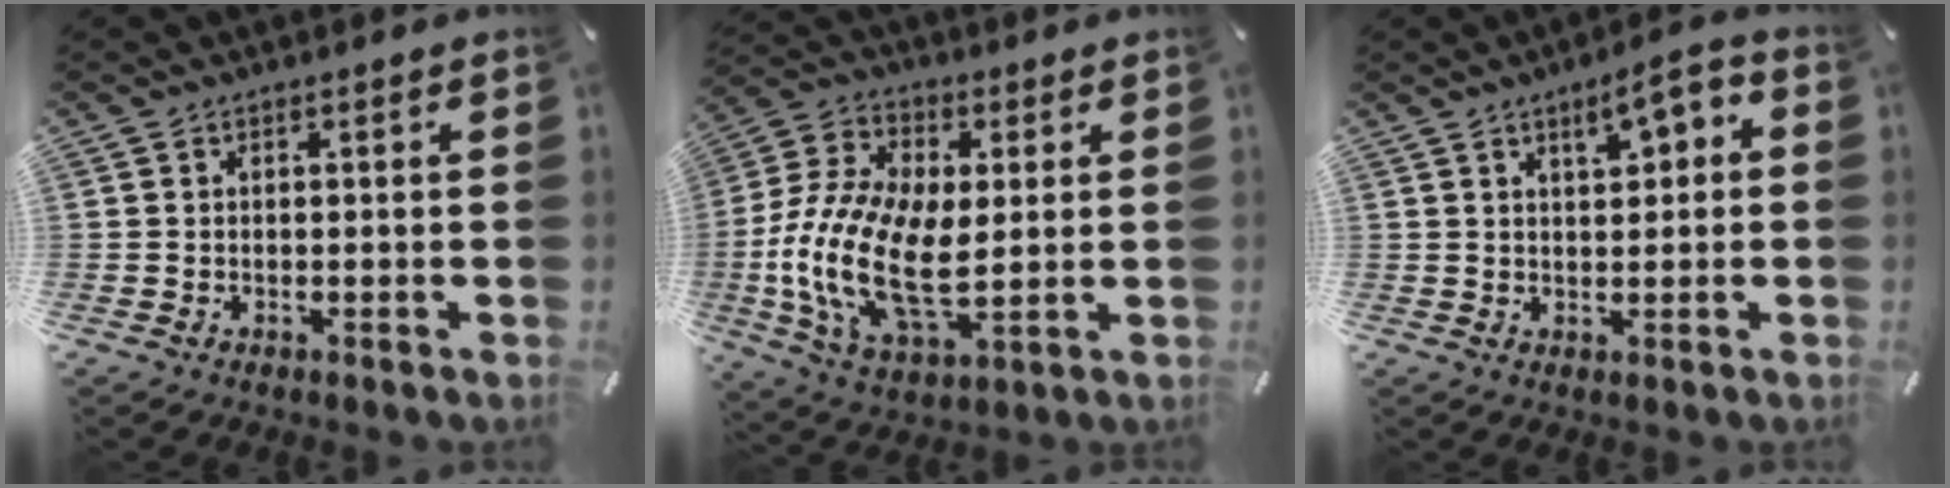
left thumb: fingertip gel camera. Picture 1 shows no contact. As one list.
[{"total": 17.1, "force": [-1.0, 9.9, 13.9], "torque": [-0.309, -0.010, -0.016]}, {"total": 6.3, "force": [2.5, 2.7, 5.1], "torque": [-0.070, -0.006, 0.036]}]